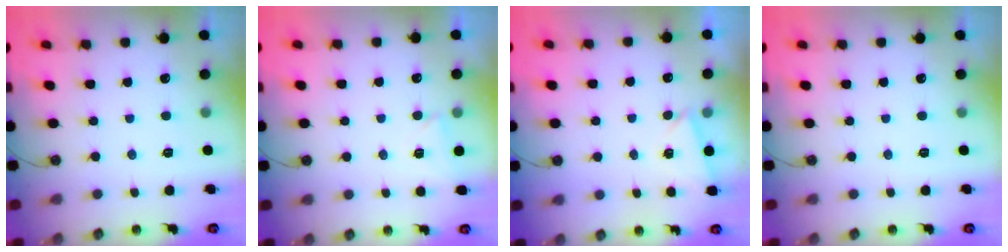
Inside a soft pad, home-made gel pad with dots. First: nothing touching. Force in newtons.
{"total": 2.8, "press": 2.7, "slide": 0.6}
{"total": 2.8, "press": 1.5, "slide": 2.3}
{"total": 0.0}